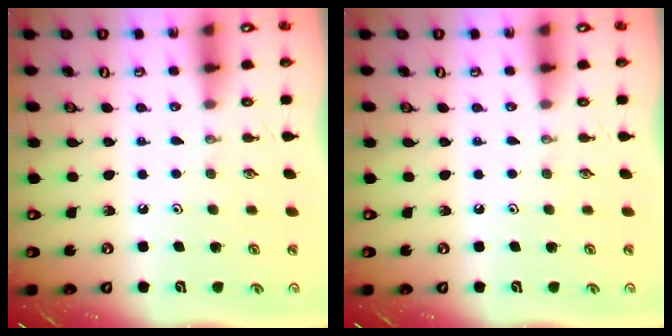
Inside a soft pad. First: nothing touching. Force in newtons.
{"total": 0.0}